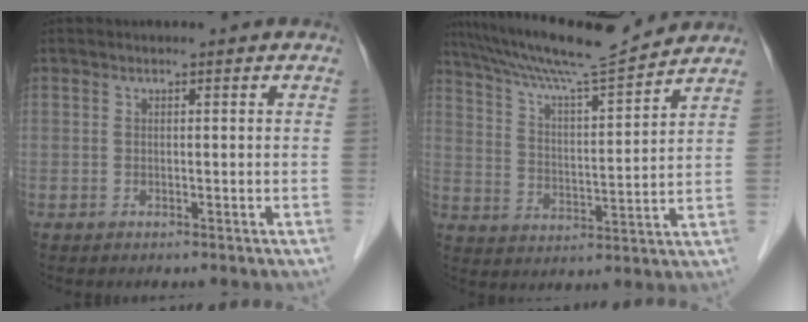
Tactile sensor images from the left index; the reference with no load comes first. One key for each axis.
{"total": 13.7, "fx": 12.9, "fy": -1.1, "fz": 4.7, "tx": -0.091, "ty": 0.001, "tz": 0.211}